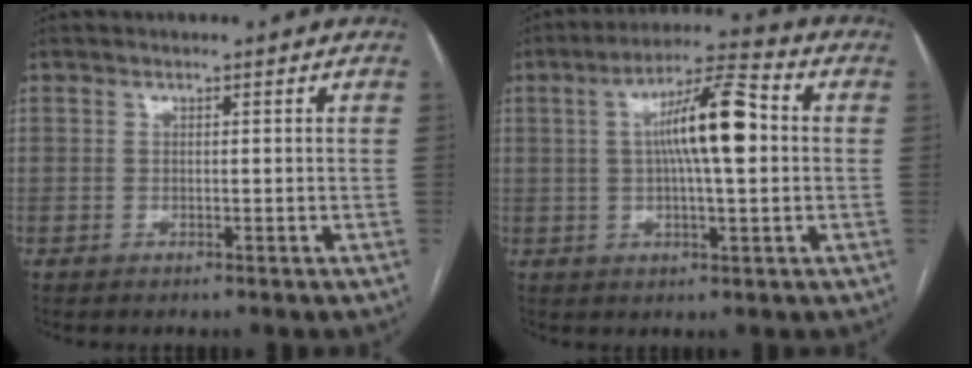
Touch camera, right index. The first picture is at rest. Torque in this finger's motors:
{"motor_torque": [1.59, -0.10, 0.77, 0.18]}